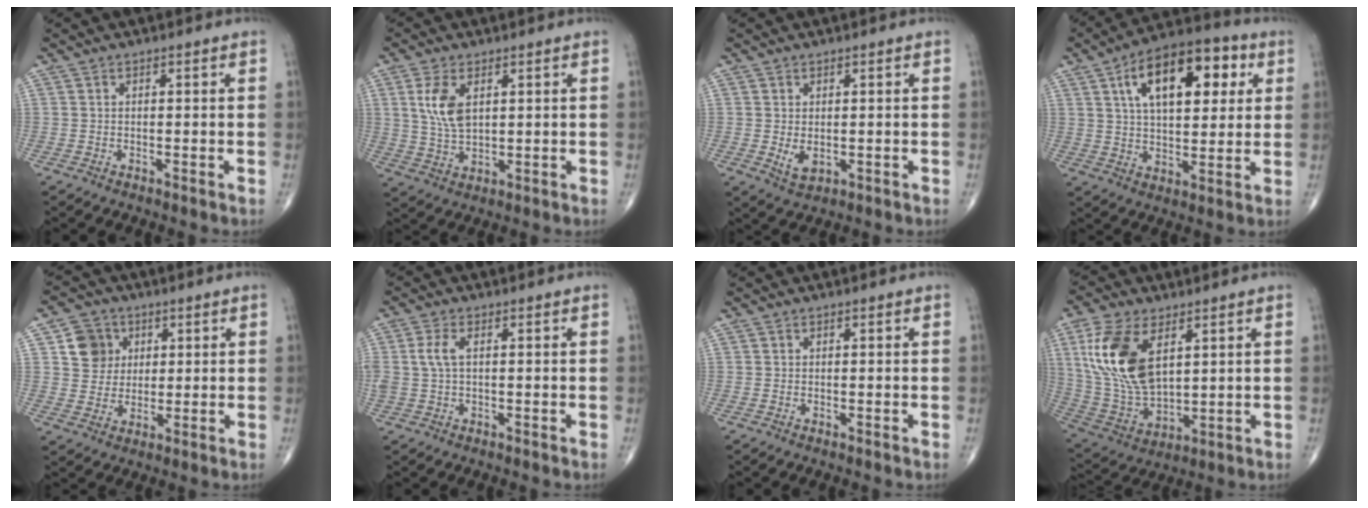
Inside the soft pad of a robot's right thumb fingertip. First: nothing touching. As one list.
[{"total": 7.2, "force": [2.3, 3.7, 5.7], "torque": [-0.113, -0.008, 0.051]}, {"total": 2.9, "force": [-0.1, 1.8, 2.3], "torque": [-0.035, -0.007, 0.007]}, {"total": 18.1, "force": [6.3, 9.1, 14.3], "torque": [-0.189, 0.004, 0.095]}, {"total": 7.3, "force": [2.4, 6.6, 2.1], "torque": [-0.005, -0.005, 0.042]}, {"total": 3.9, "force": [0.7, 1.9, 3.3], "torque": [-0.092, 0.009, 0.014]}, {"total": 0.0}, {"total": 17.2, "force": [5.7, 9.2, 13.4], "torque": [-0.265, -0.021, 0.119]}]